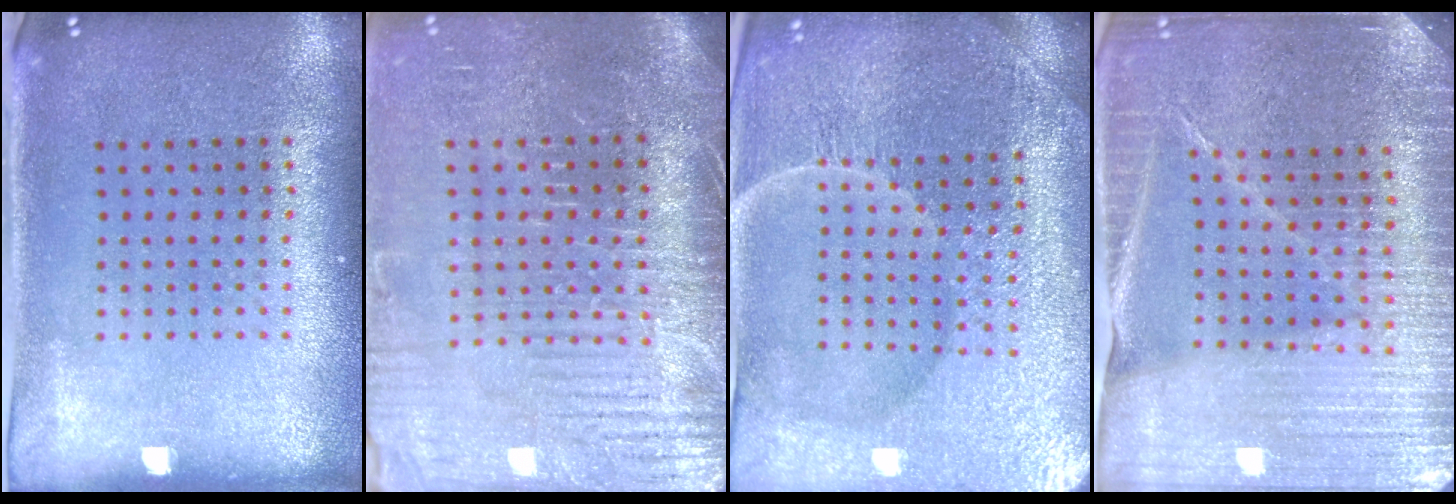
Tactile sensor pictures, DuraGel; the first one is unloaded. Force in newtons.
{"total": 4.2, "press": 3.9, "slide": 1.5}
{"total": 5.4, "press": 5.1, "slide": 1.9}
{"total": 4.5, "press": 4.2, "slide": 1.6}